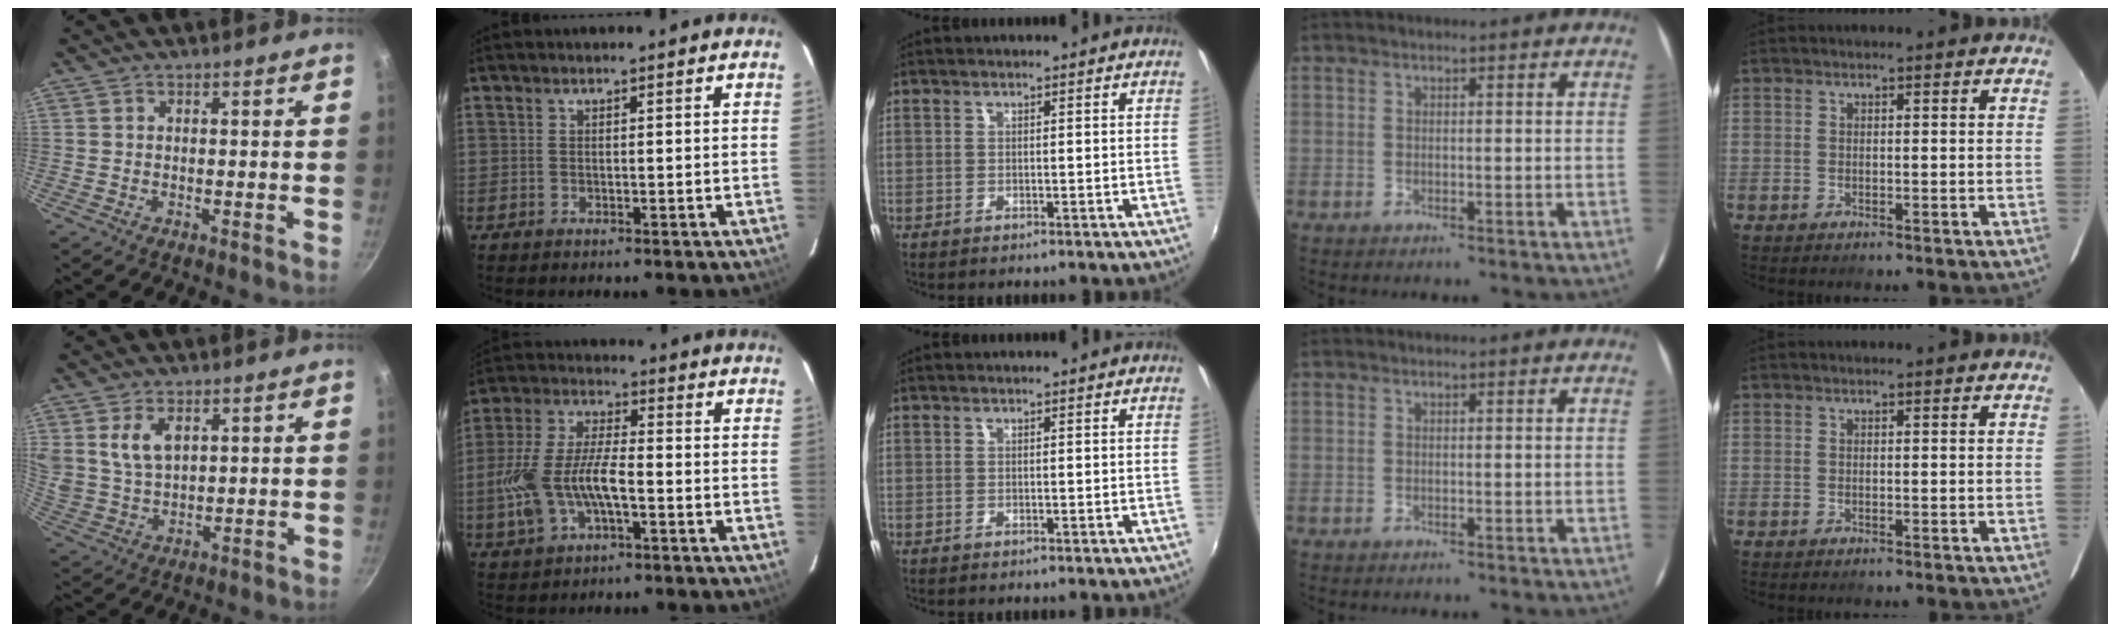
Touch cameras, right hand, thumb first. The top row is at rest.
{"thumb": {"total": 7.2, "force": [2.9, 4.5, 4.8], "torque": [-0.079, -0.017, 0.063]}, "index": {"total": 13.1, "force": [-3.5, 6.0, 11.1], "torque": [-0.244, 0.004, -0.065]}}